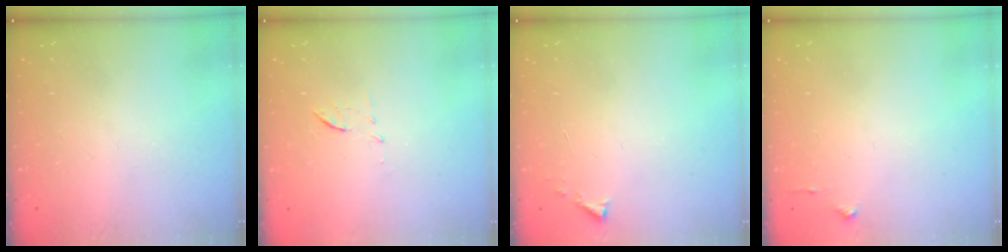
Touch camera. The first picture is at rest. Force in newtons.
{"total": 6.2, "press": 6.0, "slide": 1.8}
{"total": 3.1, "press": 3.1, "slide": 0.4}
{"total": 2.7, "press": 2.6, "slide": 0.4}